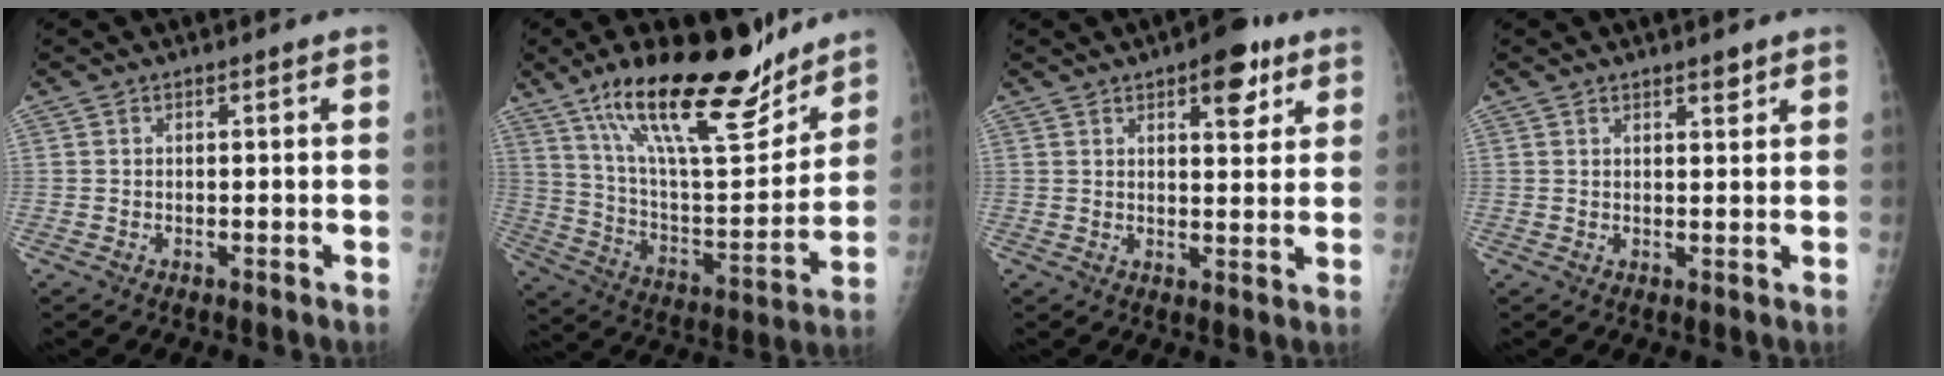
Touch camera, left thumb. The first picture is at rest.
{"total": 24.2, "force": [17.4, 7.0, 15.3], "torque": [-0.215, -0.082, 0.296]}
{"total": 8.1, "force": [4.5, 3.5, 5.7], "torque": [-0.052, -0.018, 0.056]}
{"total": 2.0, "force": [1.5, 0.6, 1.1], "torque": [-0.009, -0.009, 0.022]}